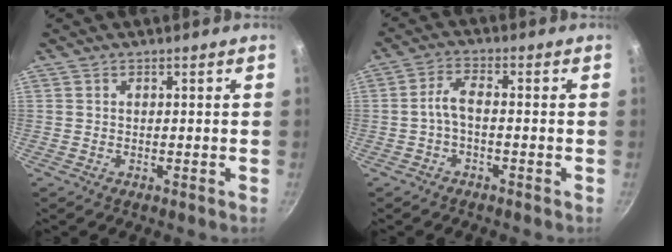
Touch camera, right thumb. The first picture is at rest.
{"total": 3.9, "force": [-1.2, 1.6, 3.4], "torque": [-0.076, 0.022, -0.031]}